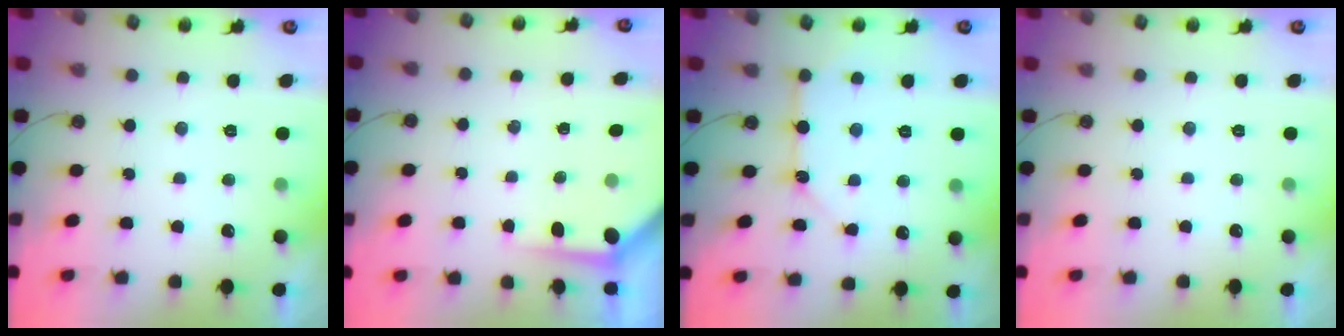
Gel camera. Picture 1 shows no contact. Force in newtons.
{"total": 3.6, "press": 3.6, "slide": 0.3}
{"total": 10.6, "press": 10.6, "slide": 0.9}
{"total": 0.0}